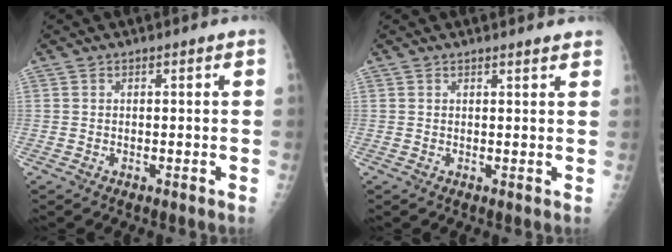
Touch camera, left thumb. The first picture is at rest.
{"total": 2.4, "force": [2.2, 0.6, 0.7], "torque": [0.002, -0.007, 0.020]}